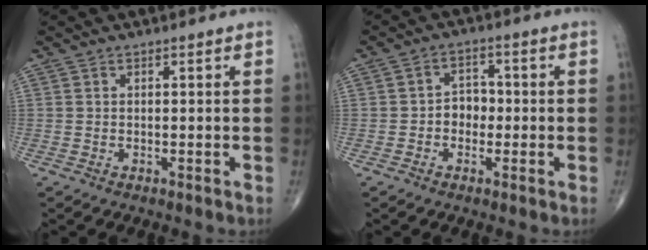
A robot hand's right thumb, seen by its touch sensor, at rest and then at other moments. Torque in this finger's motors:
{"motor_torque": [0.07, 0.09, 0.28, -0.25, 0.01]}